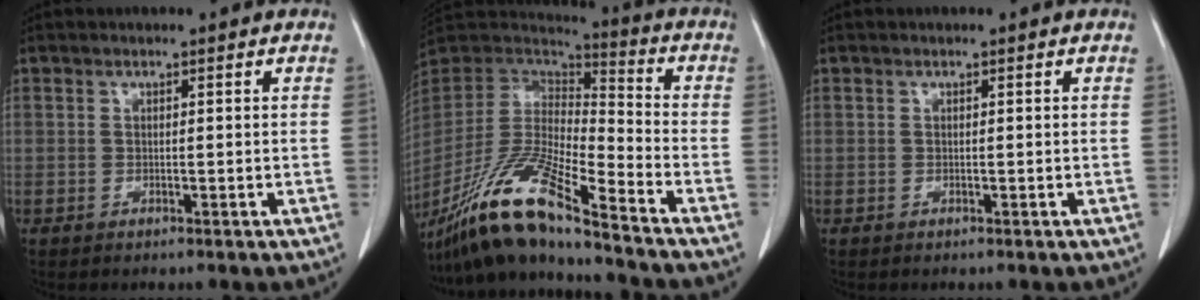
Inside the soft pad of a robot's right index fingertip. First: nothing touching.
{"total": 18.6, "force": [-14.6, 1.1, 11.5], "torque": [-0.244, -0.022, -0.280]}
{"total": 0.0}